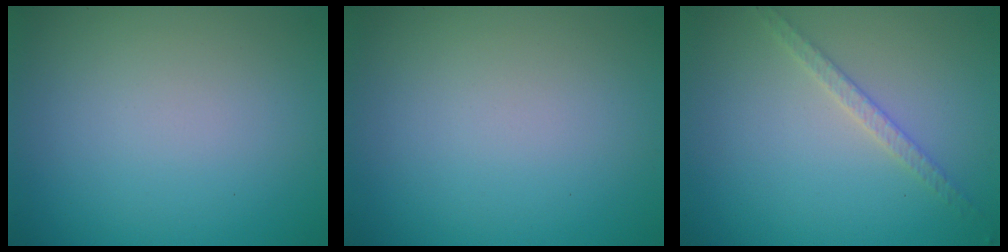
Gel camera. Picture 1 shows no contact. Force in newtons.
{"total": 0.0}
{"total": 1.9, "press": 1.9, "slide": 0.4}